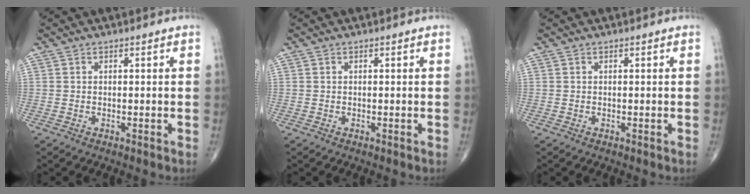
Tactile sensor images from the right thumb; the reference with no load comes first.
{"total": 0.0}
{"total": 0.0}